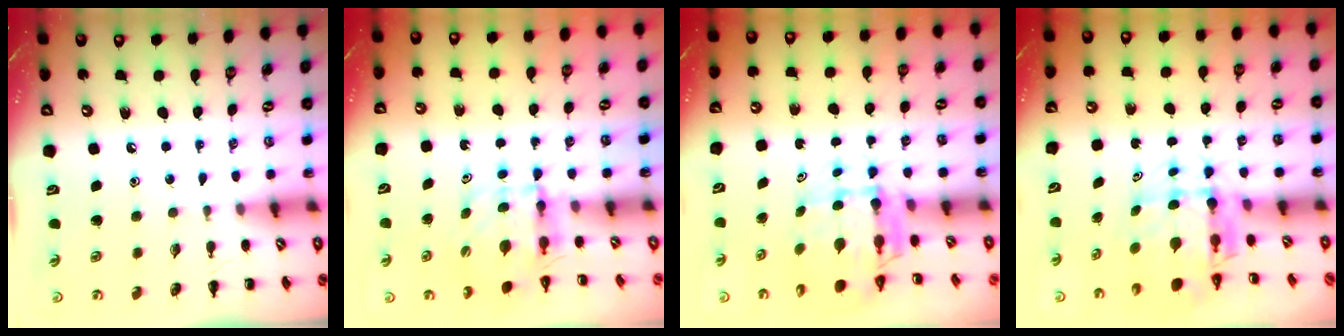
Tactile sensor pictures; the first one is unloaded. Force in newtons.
{"total": 4.0, "press": 4.0, "slide": 0.1}
{"total": 5.7, "press": 5.5, "slide": 1.4}
{"total": 6.7, "press": 6.5, "slide": 1.9}